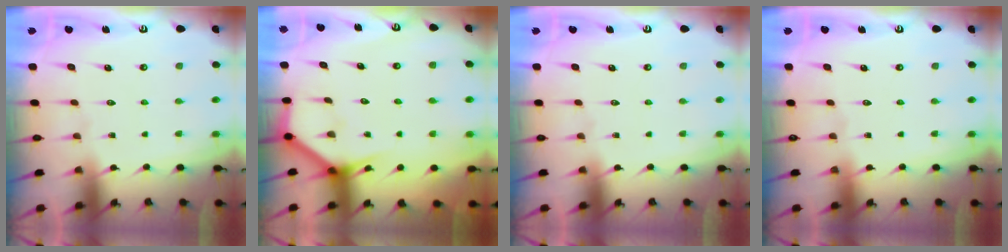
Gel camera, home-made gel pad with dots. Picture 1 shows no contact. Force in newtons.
{"total": 4.7, "press": 4.7, "slide": 0.3}
{"total": 0.0}
{"total": 0.0}